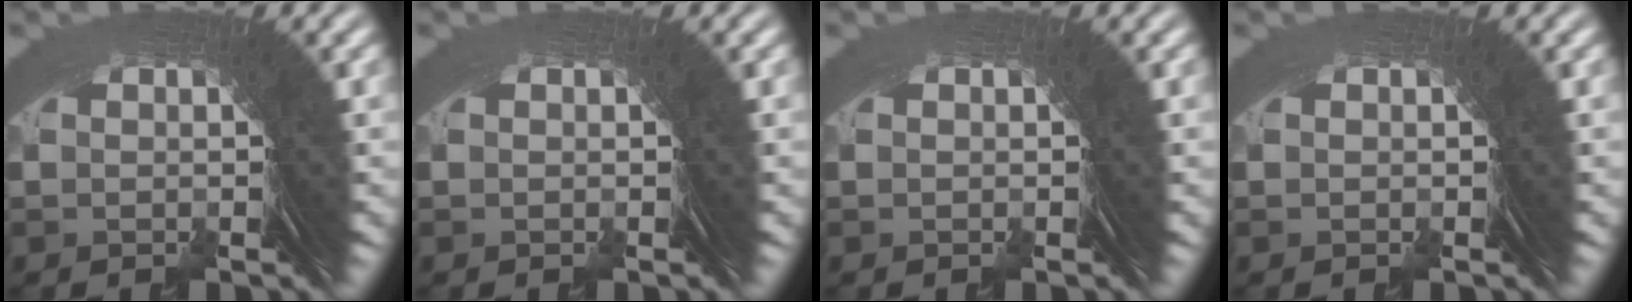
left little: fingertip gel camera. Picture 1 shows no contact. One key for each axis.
{"total": 0.0}
{"total": 0.0}
{"total": 0.0}